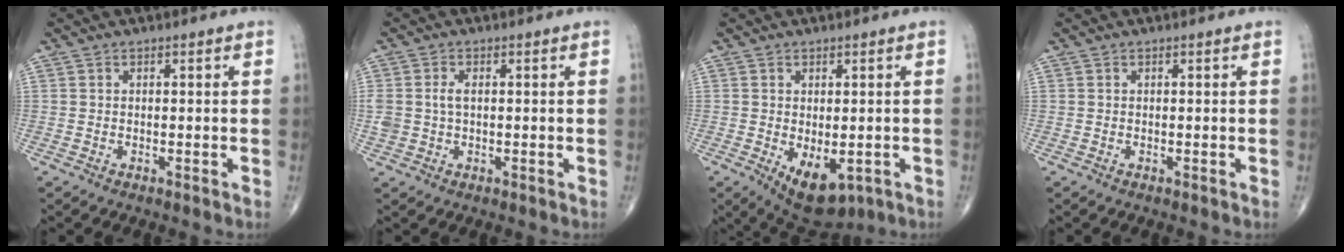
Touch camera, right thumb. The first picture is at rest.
{"total": 3.2, "force": [0.3, 2.1, 2.5], "torque": [-0.059, 0.005, 0.007]}
{"total": 8.5, "force": [-2.6, 4.7, 6.6], "torque": [-0.087, -0.006, -0.023]}
{"total": 0.0}